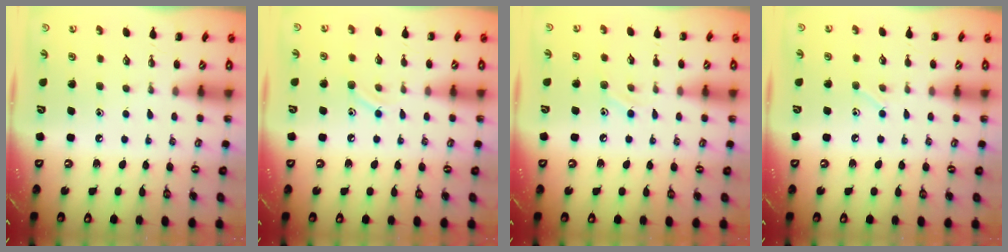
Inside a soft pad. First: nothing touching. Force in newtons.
{"total": 8.4, "press": 8.3, "slide": 1.6}
{"total": 6.0, "press": 5.8, "slide": 1.6}
{"total": 5.2, "press": 5.0, "slide": 1.4}